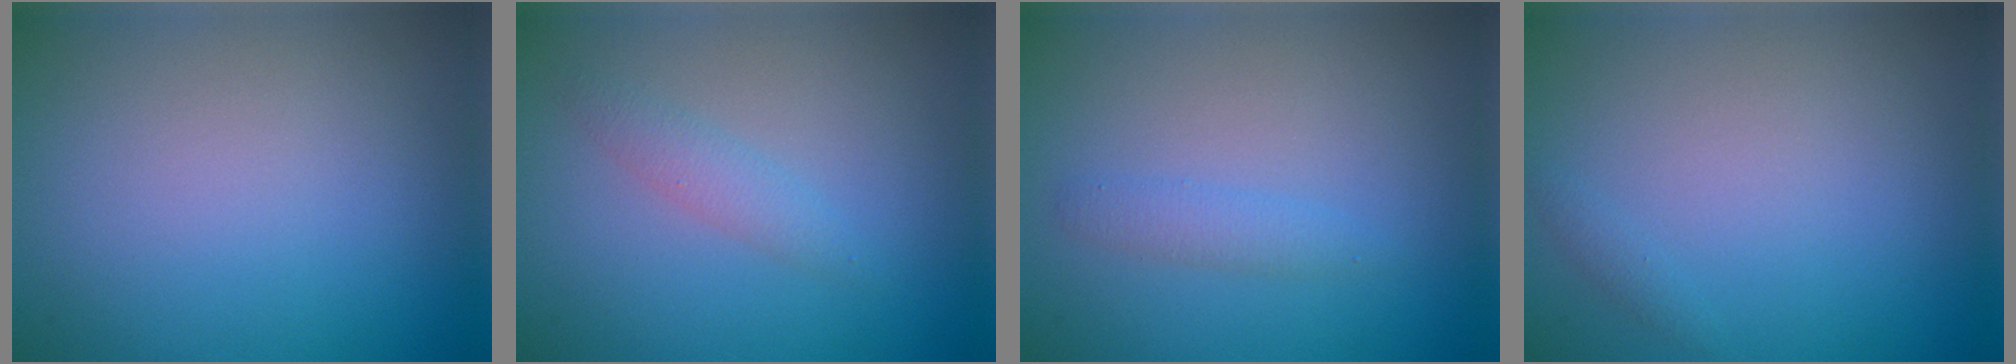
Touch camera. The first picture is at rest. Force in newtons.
{"total": 1.6, "press": 1.6, "slide": 0.0}
{"total": 1.4, "press": 1.4, "slide": 0.0}
{"total": 0.6, "press": 0.6, "slide": 0.0}